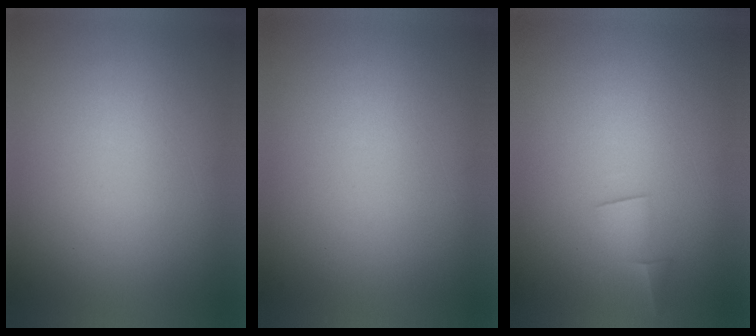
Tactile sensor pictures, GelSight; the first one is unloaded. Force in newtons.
{"total": 1.3}
{"total": 2.2}